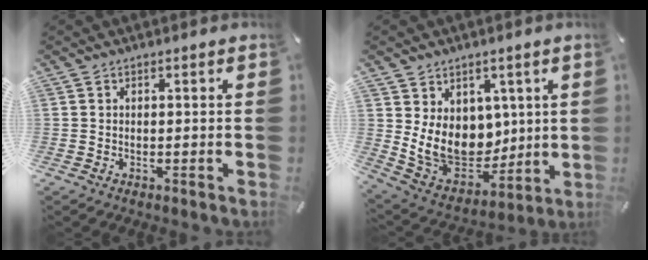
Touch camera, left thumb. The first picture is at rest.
{"total": 13.5, "force": [2.7, 11.2, 7.1], "torque": [-0.150, -0.035, 0.066]}